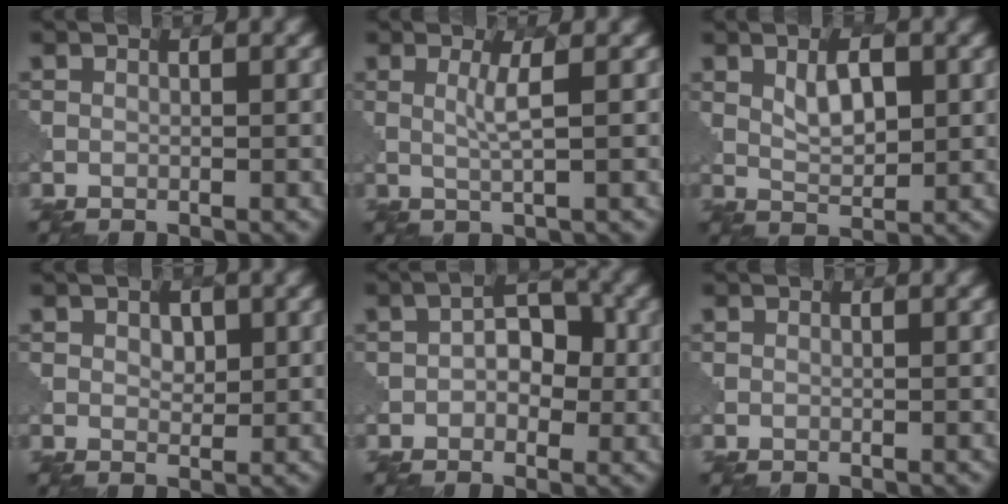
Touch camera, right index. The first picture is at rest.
{"total": 2.1, "force": [0.3, 0.3, 2.1], "torque": [-0.041, 0.000, 0.003]}
{"total": 3.3, "force": [1.0, 1.4, 2.8], "torque": [-0.054, 0.001, 0.020]}
{"total": 1.5, "force": [0.5, 1.0, 1.0], "torque": [-0.016, -0.001, 0.010]}
{"total": 3.5, "force": [-0.2, 2.3, 2.7], "torque": [-0.035, 0.007, -0.013]}
{"total": 0.0}